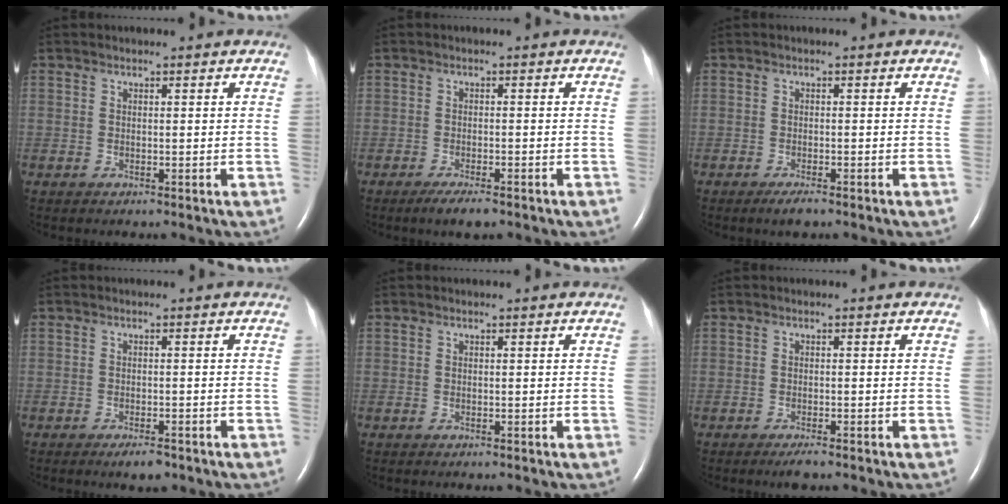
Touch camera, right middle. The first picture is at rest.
{"total": 3.3, "force": [-2.4, 0.6, 2.2], "torque": [-0.041, -0.005, -0.038]}
{"total": 1.9, "force": [-1.4, 0.3, 1.3], "torque": [-0.030, -0.005, -0.024]}
{"total": 2.3, "force": [-1.6, 0.6, 1.5], "torque": [-0.024, -0.002, -0.022]}
{"total": 0.0}
{"total": 1.6, "force": [-1.2, 0.1, 1.1], "torque": [-0.023, -0.005, -0.020]}